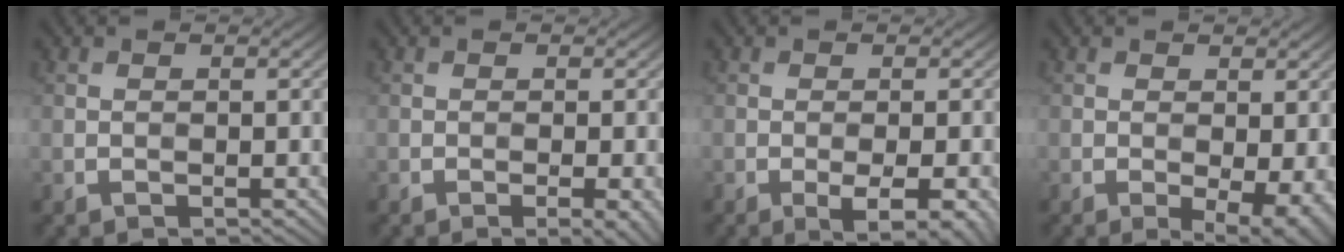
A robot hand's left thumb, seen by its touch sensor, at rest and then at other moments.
{"total": 2.5, "force": [-1.0, 0.4, 2.2], "torque": [-0.033, 0.001, -0.017]}
{"total": 5.1, "force": [-2.3, 1.3, 4.4], "torque": [-0.069, -0.002, -0.028]}
{"total": 4.7, "force": [-1.0, 1.8, 4.2], "torque": [-0.057, -0.008, -0.011]}